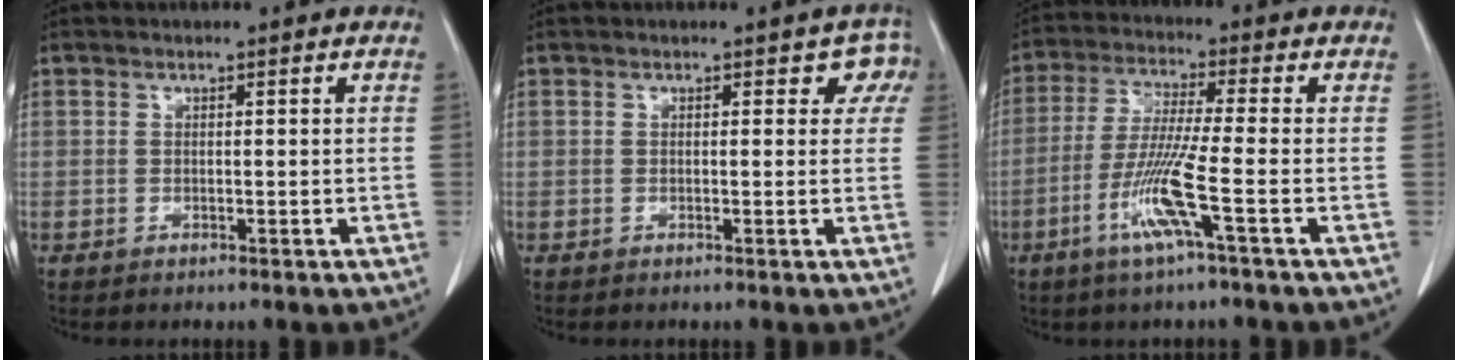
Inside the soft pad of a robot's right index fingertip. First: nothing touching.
{"total": 2.6, "force": [1.5, 1.8, 1.1], "torque": [0.012, 0.001, -0.001]}
{"total": 9.0, "force": [-3.5, -1.0, 8.2], "torque": [-0.165, -0.013, -0.074]}